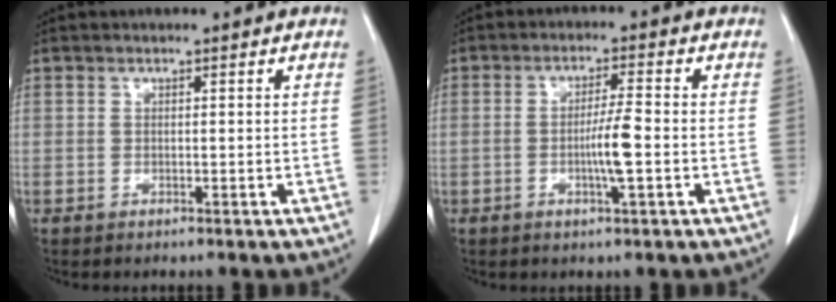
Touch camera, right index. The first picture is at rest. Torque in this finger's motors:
{"motor_torque": [0.85, 0.39, 0.33, 0.08]}